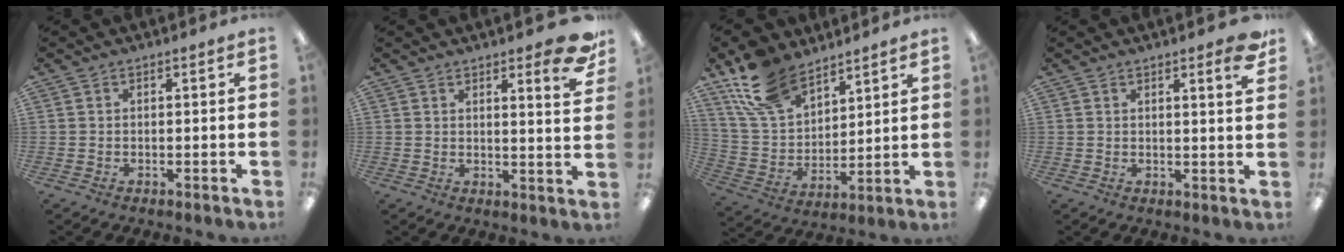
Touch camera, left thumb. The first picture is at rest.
{"total": 8.4, "force": [6.0, 1.7, 5.6], "torque": [-0.066, -0.035, 0.095]}
{"total": 15.7, "force": [11.3, 8.3, 7.1], "torque": [-0.153, -0.044, 0.218]}
{"total": 3.8, "force": [2.6, 0.4, 2.7], "torque": [-0.035, -0.015, 0.039]}